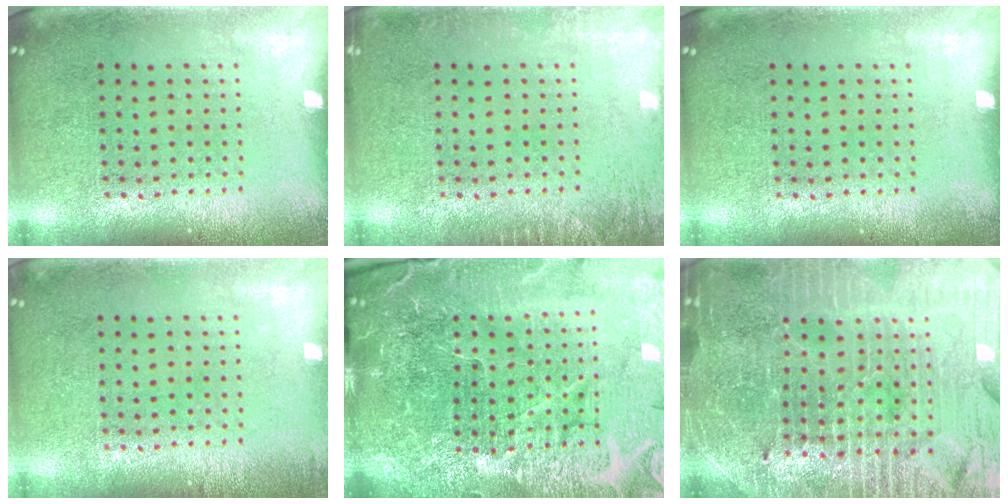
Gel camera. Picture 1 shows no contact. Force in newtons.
{"total": 1.6, "press": 1.6, "slide": 0.2}
{"total": 0.0}
{"total": 0.6, "press": 0.6, "slide": 0.1}
{"total": 6.2, "press": 5.6, "slide": 2.8}
{"total": 5.0, "press": 4.7, "slide": 1.7}